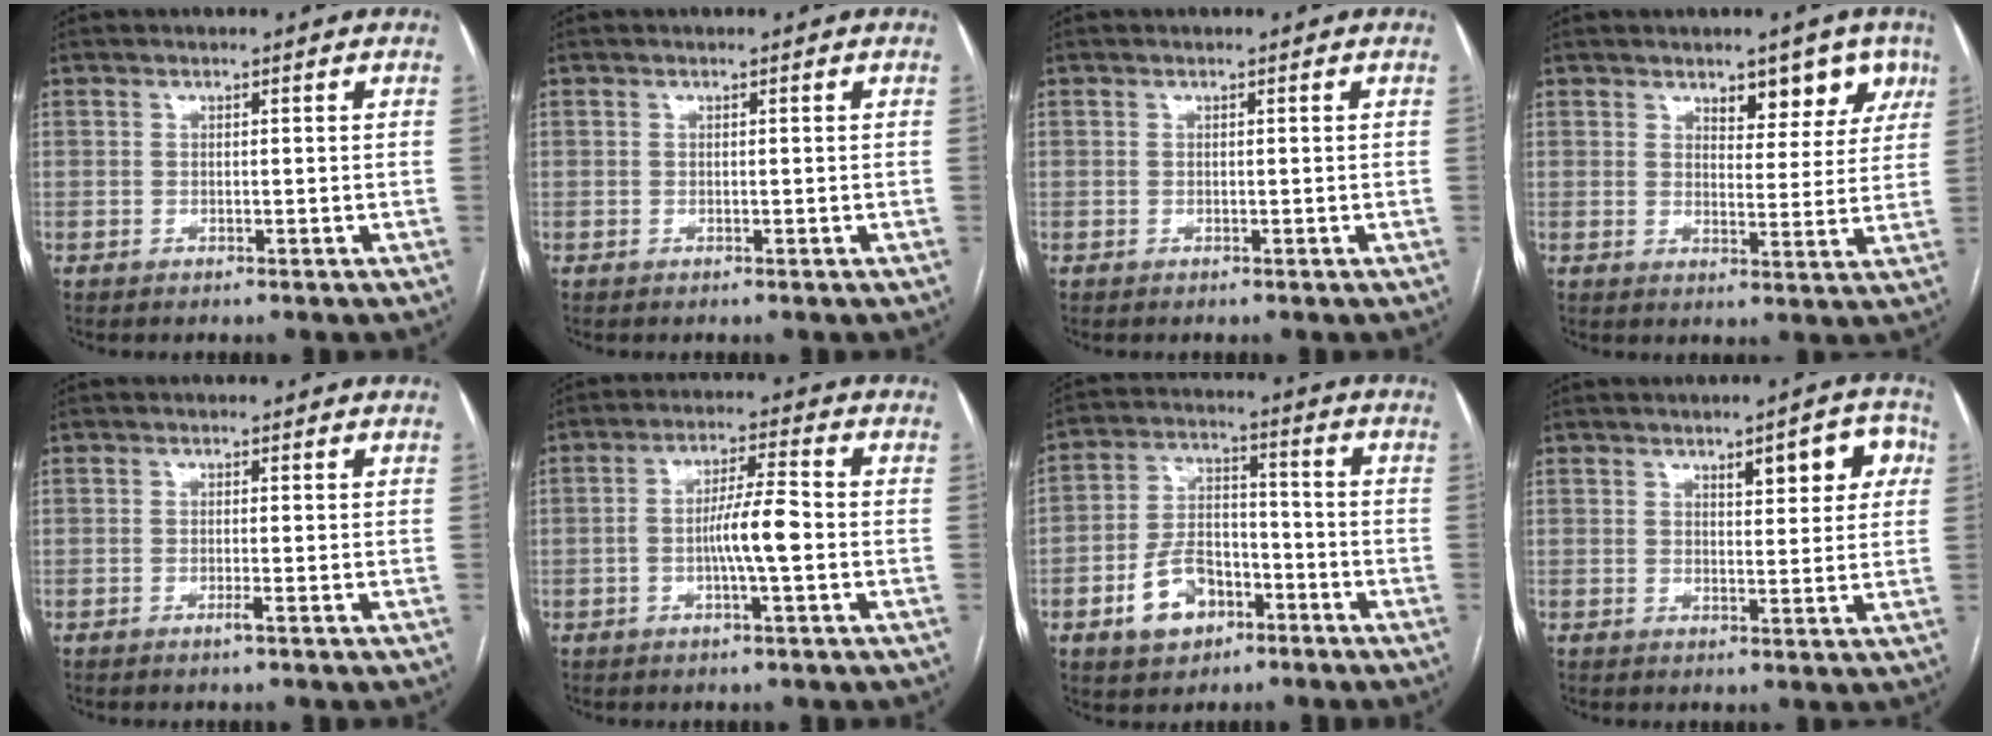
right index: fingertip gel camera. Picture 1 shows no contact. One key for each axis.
{"total": 0.0}
{"total": 0.0}
{"total": 6.3, "fx": 4.2, "fy": 3.1, "fz": 3.6, "tx": -0.022, "ty": 0.003, "tz": 0.056}
{"total": 1.0, "fx": -0.6, "fy": -0.2, "fz": 0.8, "tx": -0.017, "ty": -0.001, "tz": -0.010}
{"total": 6.8, "fx": -1.4, "fy": 0.6, "fz": 6.6, "tx": -0.122, "ty": 0.008, "tz": -0.027}
{"total": 9.7, "fx": -4.7, "fy": 6.3, "fz": 5.7, "tx": -0.115, "ty": 0.021, "tz": -0.075}
{"total": 6.6, "fx": 2.7, "fy": 2.0, "fz": 5.7, "tx": -0.064, "ty": 0.013, "tz": 0.033}